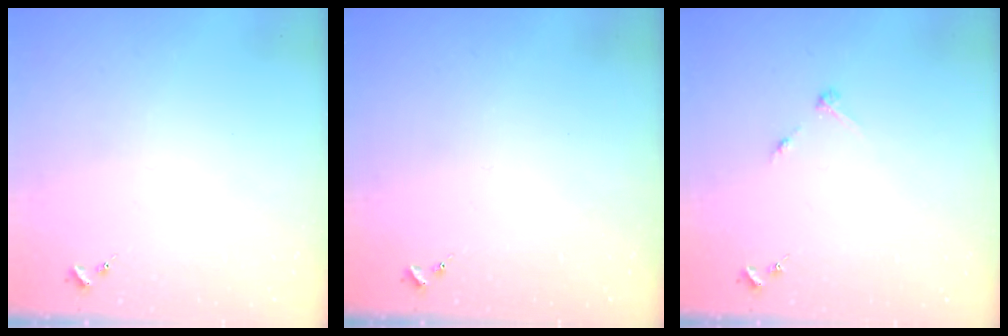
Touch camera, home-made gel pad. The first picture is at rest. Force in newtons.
{"total": 0.0}
{"total": 2.8, "press": 2.8, "slide": 0.3}